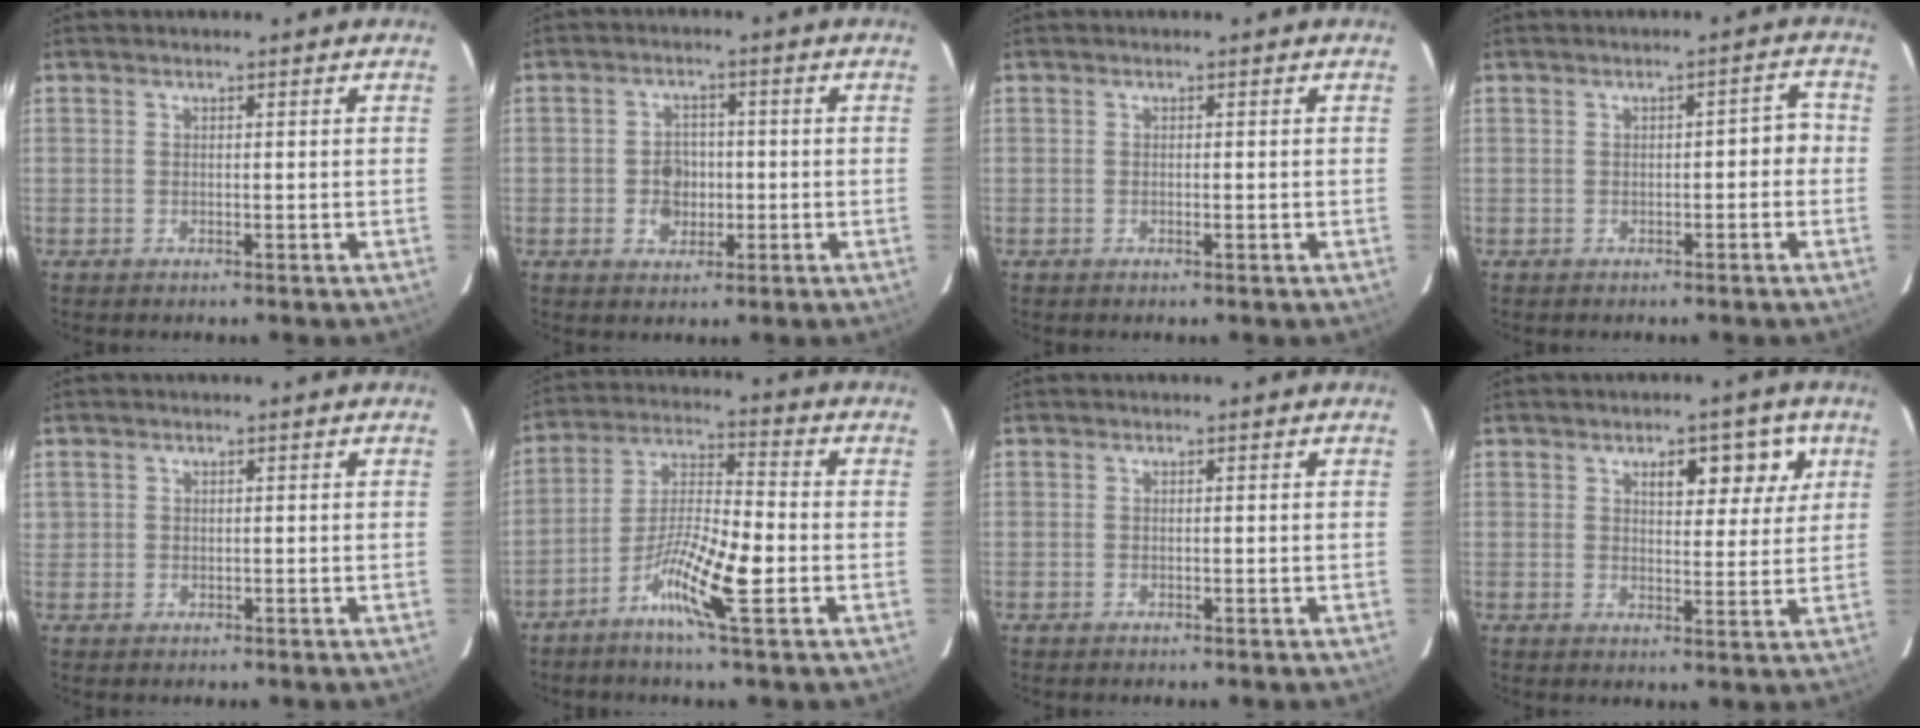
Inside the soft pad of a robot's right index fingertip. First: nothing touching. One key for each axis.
{"total": 4.3, "fx": -0.7, "fy": 3.4, "fz": 2.5, "tx": -0.042, "ty": 0.007, "tz": -0.009}
{"total": 0.5, "fx": -0.2, "fy": 0.0, "fz": 0.5, "tx": -0.007, "ty": 0.000, "tz": -0.003}
{"total": 2.8, "fx": -0.6, "fy": 1.2, "fz": 2.5, "tx": -0.026, "ty": 0.019, "tz": -0.008}
{"total": 0.9, "fx": 0.3, "fy": 0.8, "fz": 0.1, "tx": 0.006, "ty": 0.007, "tz": 0.003}
{"total": 11.1, "fx": -4.8, "fy": 0.7, "fz": 10.0, "tx": -0.187, "ty": -0.003, "tz": -0.093}
{"total": 0.0}
{"total": 6.7, "fx": 3.2, "fy": 3.1, "fz": 4.9, "tx": -0.057, "ty": 0.010, "tz": 0.044}